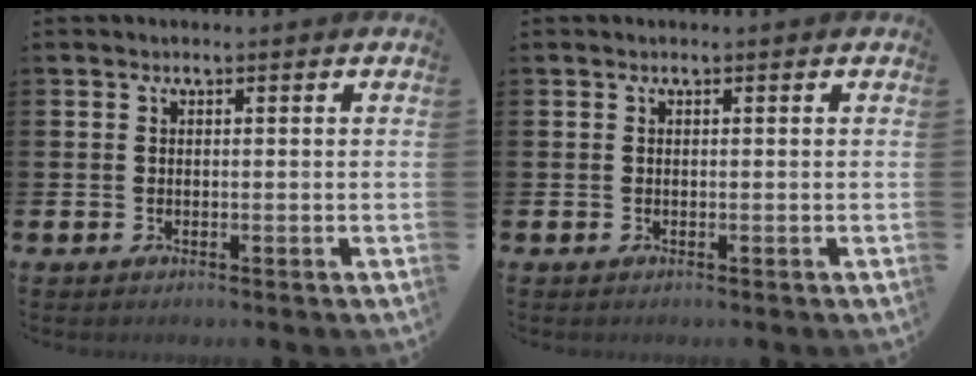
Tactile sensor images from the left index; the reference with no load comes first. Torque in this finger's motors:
{"motor_torque": [0.00, 0.00, 0.02, 0.00]}